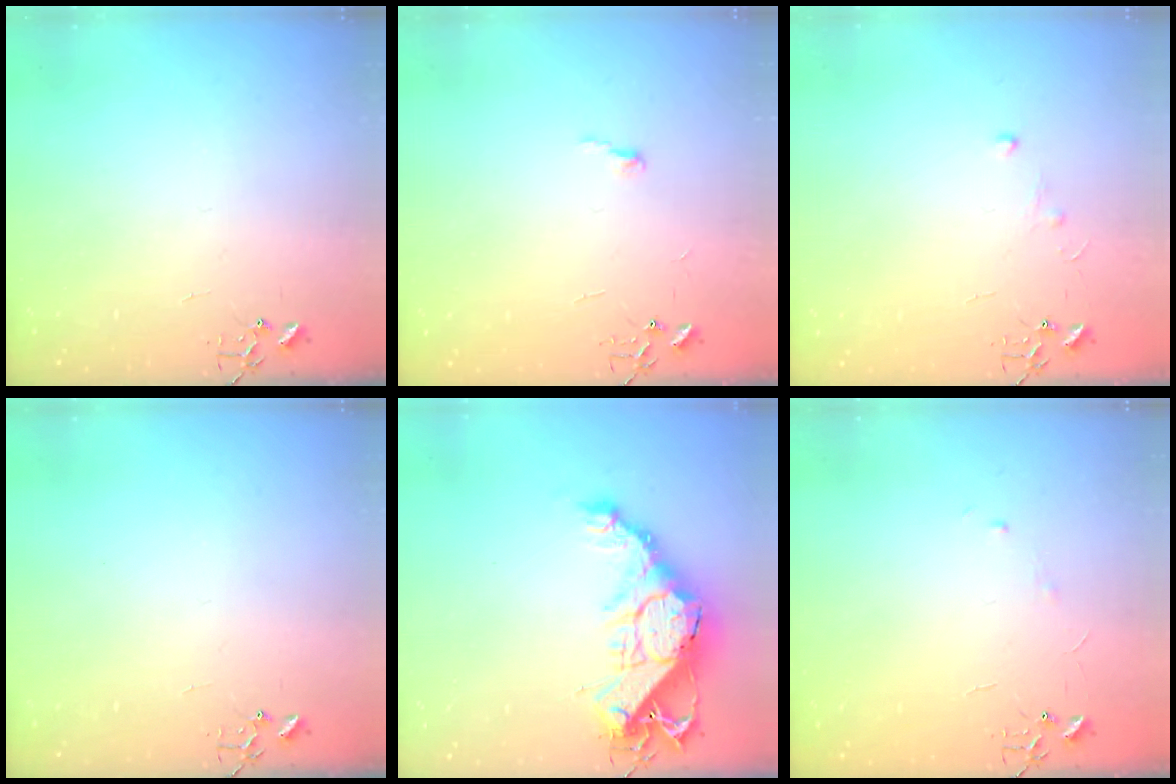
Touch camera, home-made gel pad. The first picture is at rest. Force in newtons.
{"total": 3.3, "press": 3.3, "slide": 0.4}
{"total": 3.8, "press": 3.8, "slide": 0.5}
{"total": 0.0}
{"total": 19.1, "press": 19.1, "slide": 1.5}
{"total": 3.4, "press": 3.4, "slide": 0.6}